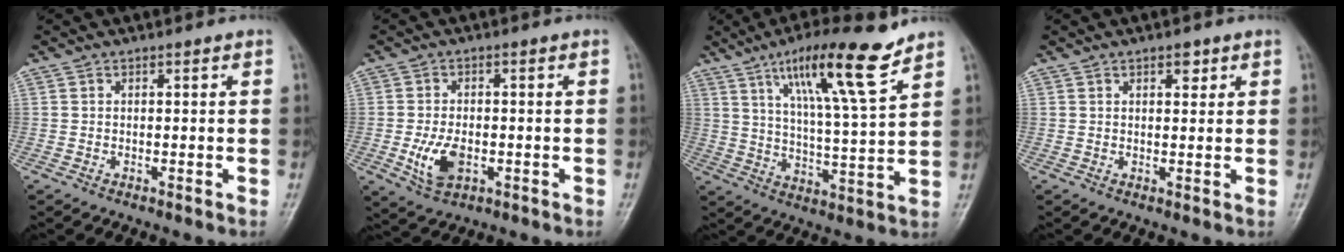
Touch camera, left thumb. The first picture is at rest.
{"total": 6.7, "force": [-1.9, 4.0, 5.0], "torque": [-0.093, 0.003, -0.029]}
{"total": 15.1, "force": [9.6, 1.7, 11.5], "torque": [-0.192, -0.047, 0.165]}
{"total": 2.1, "force": [1.2, 1.1, 1.3], "torque": [-0.007, -0.004, 0.015]}